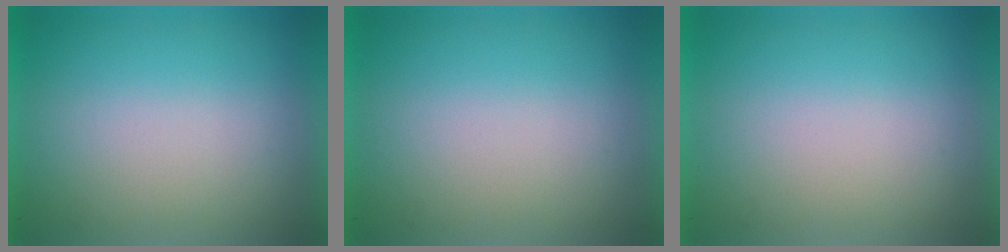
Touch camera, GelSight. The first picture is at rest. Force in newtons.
{"total": 0.0}
{"total": 0.0}